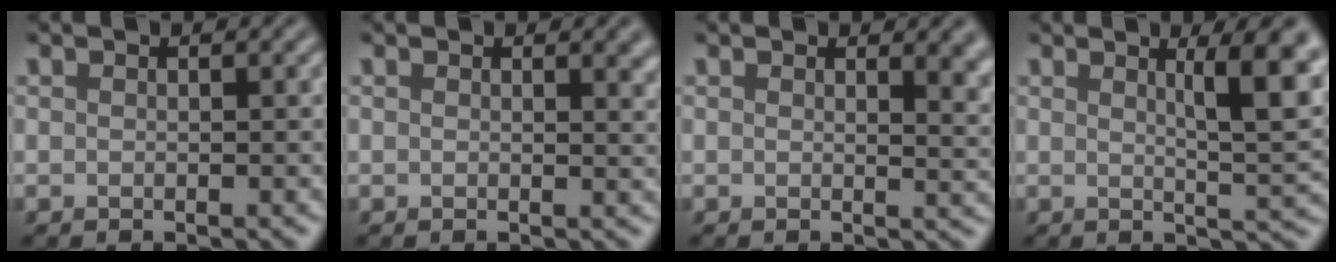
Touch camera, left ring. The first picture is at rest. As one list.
[{"total": 2.0, "force": [1.1, 0.8, 1.4], "torque": [-0.006, 0.001, 0.016]}, {"total": 3.8, "force": [1.9, 1.7, 2.9], "torque": [-0.018, -0.001, 0.027]}, {"total": 7.0, "force": [2.5, 1.6, 6.4], "torque": [-0.070, -0.001, 0.038]}]